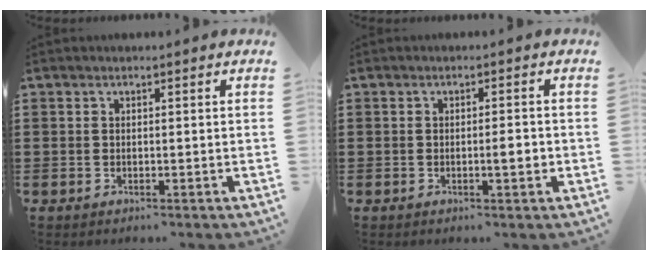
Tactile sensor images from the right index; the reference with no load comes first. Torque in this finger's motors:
{"motor_torque": [1.61, 0.18, 0.10, 0.08]}